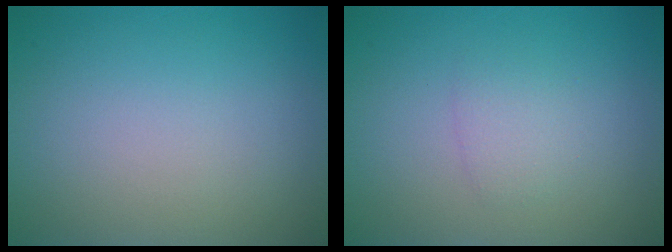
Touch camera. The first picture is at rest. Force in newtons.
{"total": 1.4, "press": 1.4, "slide": 0.1}